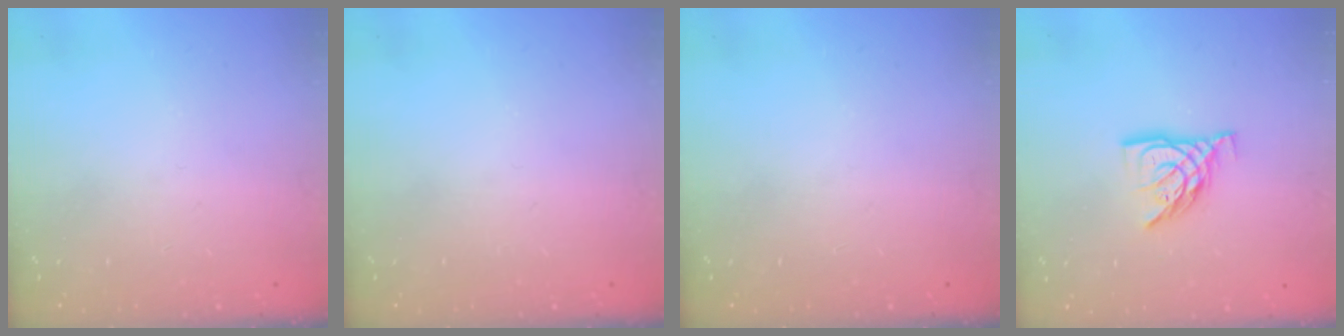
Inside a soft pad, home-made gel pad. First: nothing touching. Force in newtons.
{"total": 0.0}
{"total": 0.0}
{"total": 9.2, "press": 9.1, "slide": 0.9}